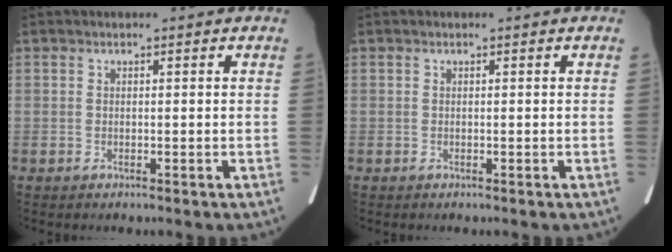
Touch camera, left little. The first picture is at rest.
{"total": 0.0}